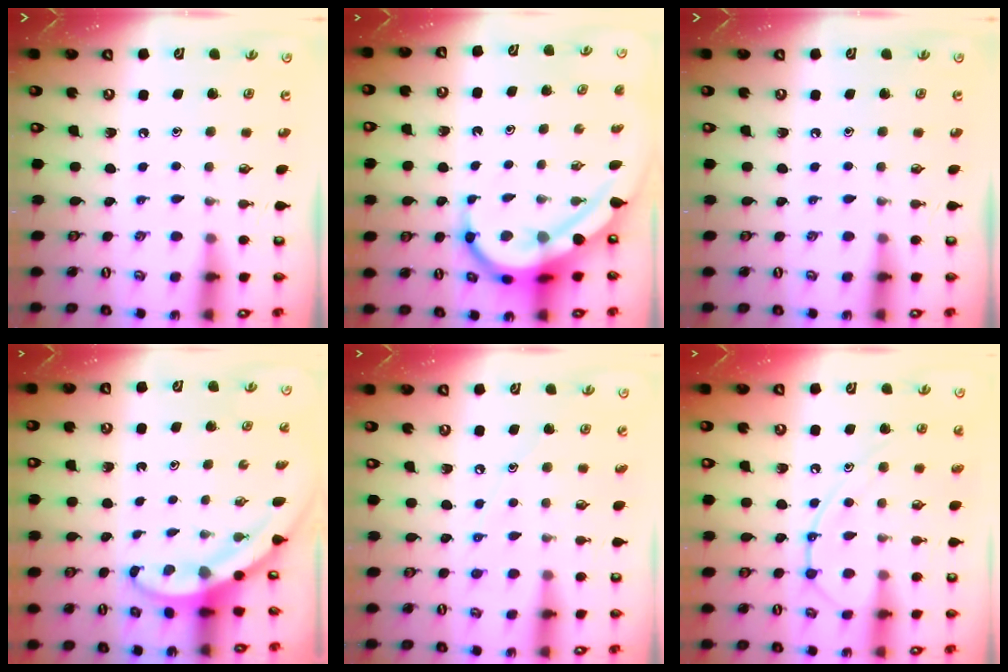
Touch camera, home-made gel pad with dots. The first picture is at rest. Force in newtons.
{"total": 10.3, "press": 10.3, "slide": 1.0}
{"total": 0.0}
{"total": 3.4, "press": 3.4, "slide": 0.1}
{"total": 6.2, "press": 6.2, "slide": 0.7}
{"total": 13.1, "press": 13.0, "slide": 1.2}